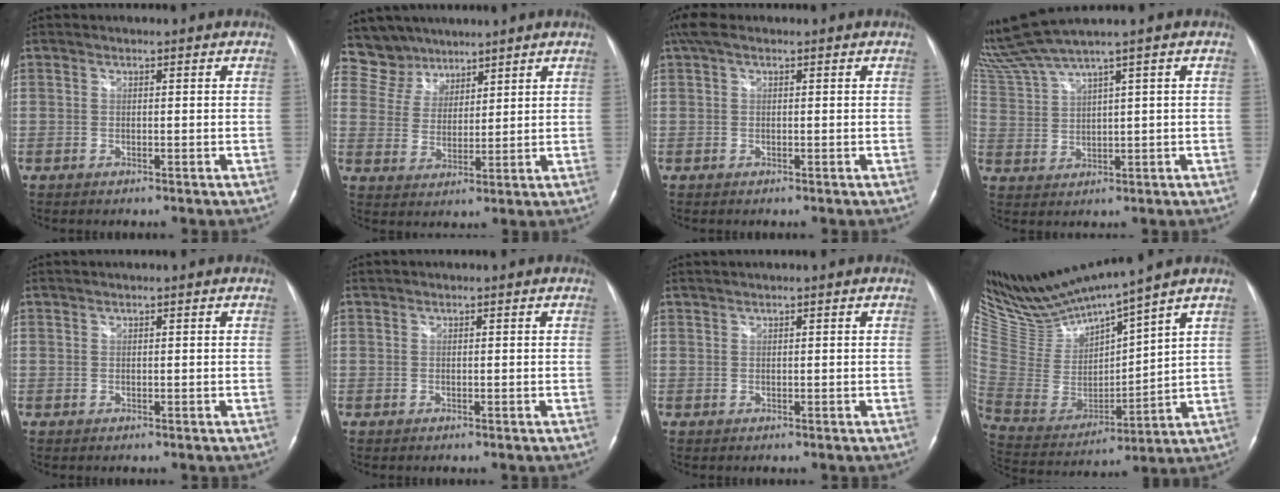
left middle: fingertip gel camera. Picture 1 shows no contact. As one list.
[{"total": 6.7, "force": [5.8, 3.2, -0.6], "torque": [0.006, 0.012, 0.121]}, {"total": 3.1, "force": [1.9, 1.1, 2.2], "torque": [-0.056, 0.034, 0.037]}, {"total": 6.4, "force": [5.5, -1.9, 2.7], "torque": [-0.074, 0.008, 0.124]}, {"total": 0.8, "force": [0.8, -0.1, 0.4], "torque": [-0.010, 0.012, 0.020]}, {"total": 0.0}, {"total": 1.5, "force": [1.3, -0.1, 0.7], "torque": [-0.016, 0.015, 0.028]}, {"total": 14.5, "force": [13.6, -0.7, 4.9], "torque": [-0.113, -0.019, 0.281]}]